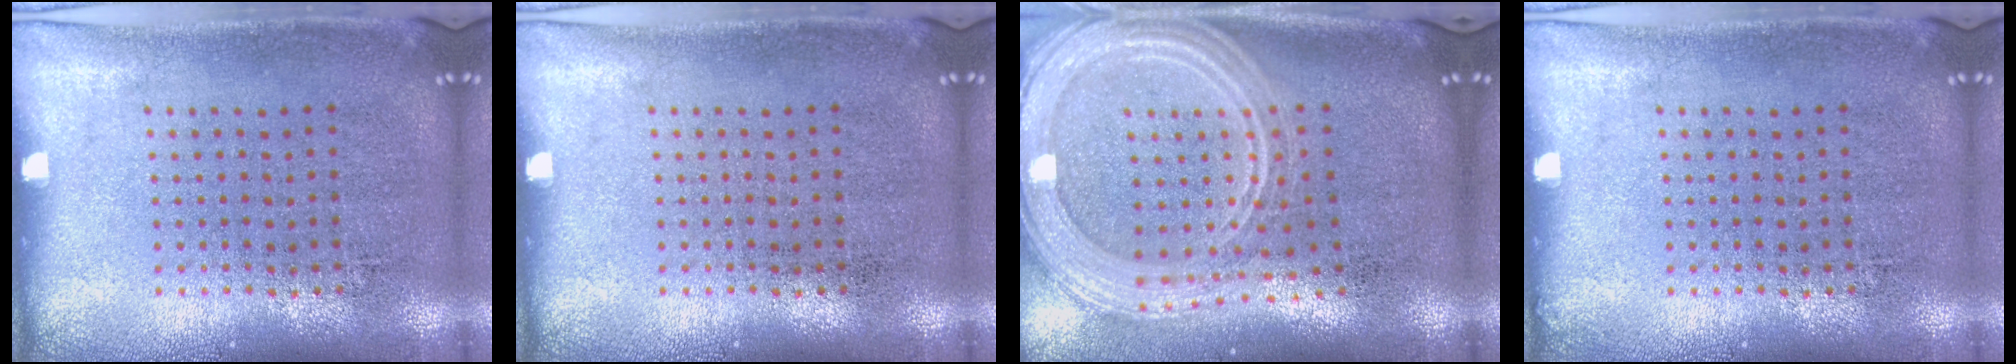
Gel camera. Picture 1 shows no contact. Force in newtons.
{"total": 0.0}
{"total": 3.1, "press": 2.5, "slide": 1.9}
{"total": 0.0}